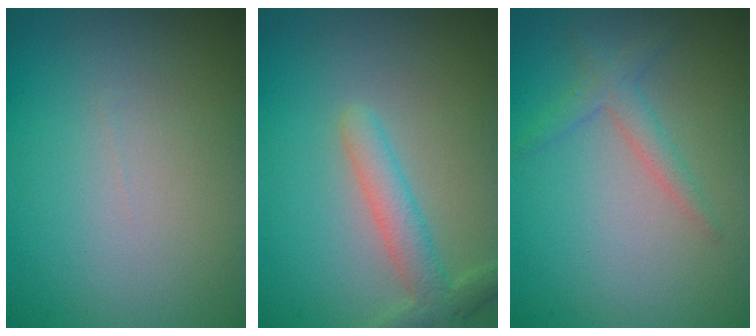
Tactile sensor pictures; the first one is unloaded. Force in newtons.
{"total": 3.0, "press": 3.0, "slide": 0.2}
{"total": 1.8, "press": 1.8, "slide": 0.1}